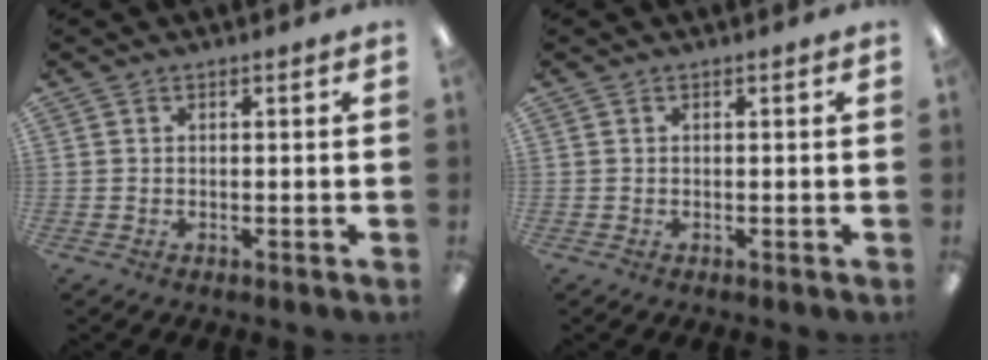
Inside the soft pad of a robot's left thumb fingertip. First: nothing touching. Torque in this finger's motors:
{"motor_torque": [0.00, 0.00, 0.00, 0.00, 0.01]}